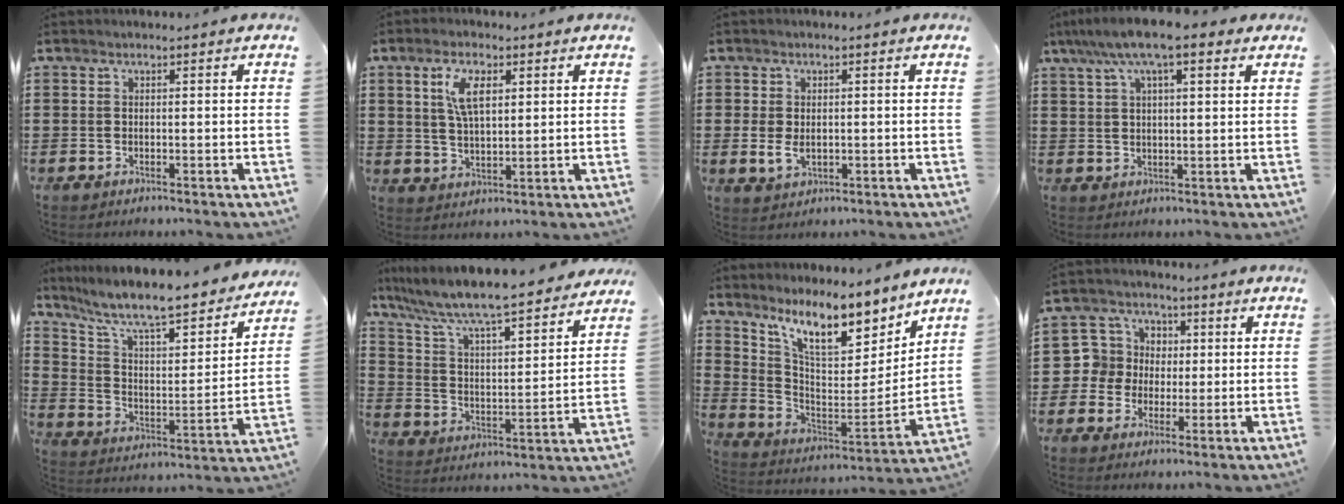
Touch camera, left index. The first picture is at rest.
{"total": 6.6, "force": [2.7, 2.7, 5.4], "torque": [-0.107, 0.006, 0.046]}
{"total": 2.8, "force": [-0.2, 1.9, 2.1], "torque": [-0.042, 0.005, -0.004]}
{"total": 8.2, "force": [5.2, 2.0, 6.1], "torque": [-0.130, 0.006, 0.091]}
{"total": 8.7, "force": [7.2, 1.4, 4.6], "torque": [-0.113, -0.058, 0.117]}
{"total": 6.8, "force": [6.0, 0.3, 3.1], "torque": [-0.089, -0.052, 0.093]}
{"total": 11.5, "force": [9.1, 3.1, 6.5], "torque": [-0.144, -0.052, 0.159]}
{"total": 6.1, "force": [0.4, 6.1, 0.5], "torque": [-0.041, 0.013, 0.008]}